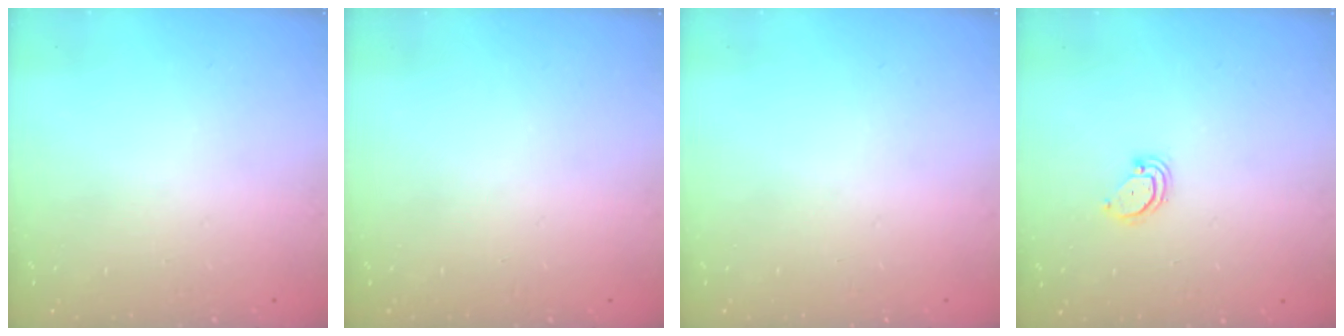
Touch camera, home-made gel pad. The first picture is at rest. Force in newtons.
{"total": 0.0}
{"total": 0.0}
{"total": 3.0, "press": 3.0, "slide": 0.2}